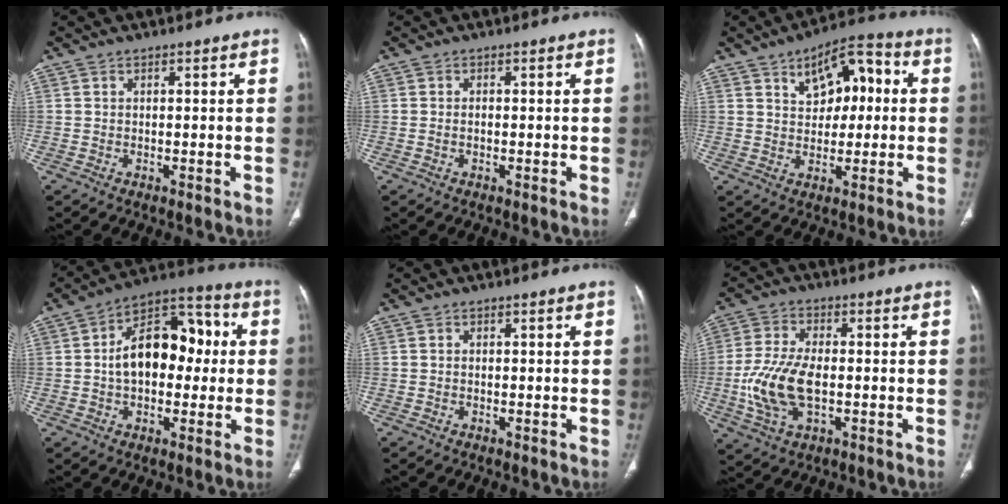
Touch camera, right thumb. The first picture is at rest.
{"total": 0.6, "force": [-0.1, 0.5, 0.4], "torque": [-0.011, 0.002, -0.001]}
{"total": 11.4, "force": [2.9, 6.4, 9.0], "torque": [-0.093, 0.019, 0.040]}
{"total": 16.1, "force": [1.0, 10.1, 12.5], "torque": [-0.161, 0.040, 0.006]}
{"total": 0.0}
{"total": 11.9, "force": [-1.7, 6.4, 9.9], "torque": [-0.214, 0.005, -0.031]}